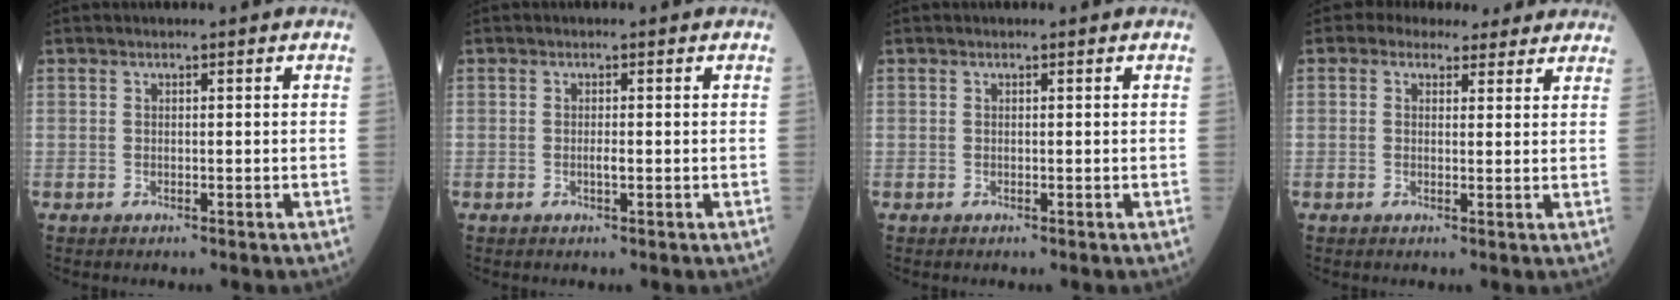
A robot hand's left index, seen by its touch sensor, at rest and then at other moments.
{"total": 1.0, "force": [-0.2, 0.1, 0.9], "torque": [-0.020, -0.001, -0.004]}
{"total": 0.0}
{"total": 6.9, "force": [5.8, 3.4, 1.7], "torque": [-0.014, 0.024, 0.066]}